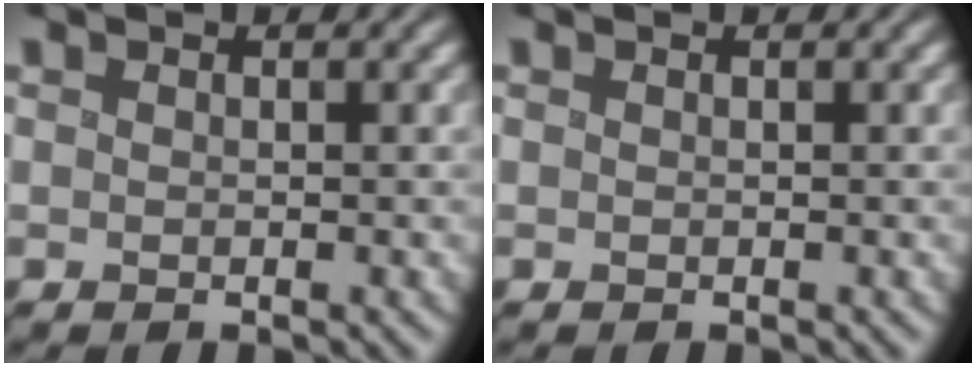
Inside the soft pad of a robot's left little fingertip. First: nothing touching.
{"total": 0.0}